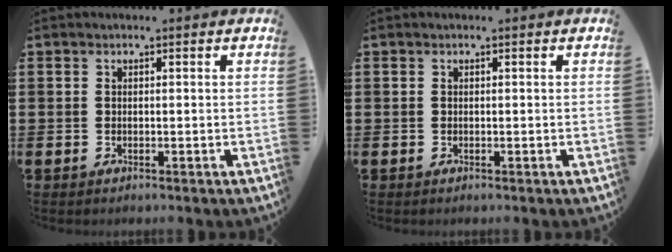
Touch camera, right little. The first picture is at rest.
{"total": 0.0}